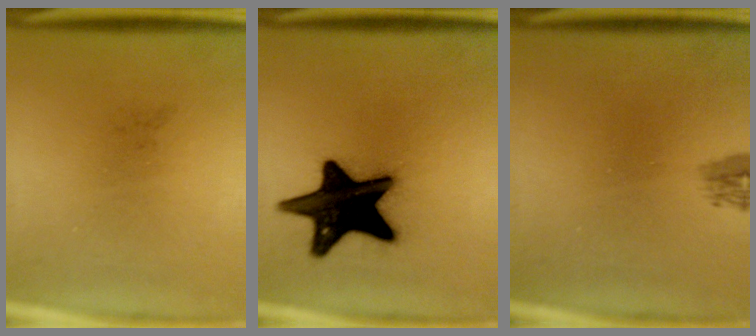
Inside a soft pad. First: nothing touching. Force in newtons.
{"total": 19.1}
{"total": 1.3}